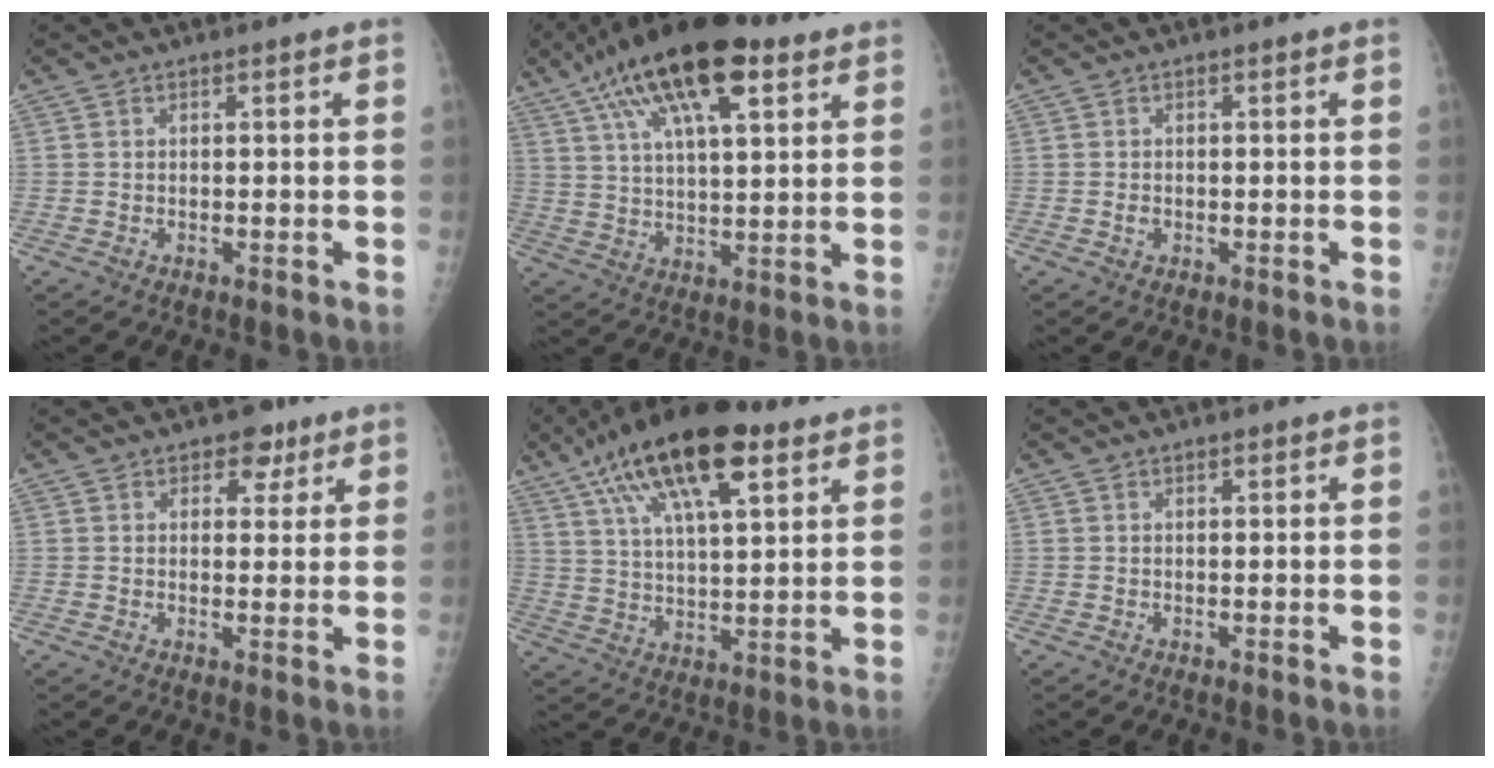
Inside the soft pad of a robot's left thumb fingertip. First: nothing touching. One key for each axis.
{"total": 19.2, "fx": 10.1, "fy": 7.0, "fz": 14.7, "tx": -0.245, "ty": -0.006, "tz": 0.172}
{"total": 0.9, "fx": -0.2, "fy": 0.7, "fz": 0.5, "tx": -0.005, "ty": 0.001, "tz": -0.003}
{"total": 4.8, "fx": 2.7, "fy": 3.2, "fz": 2.2, "tx": 0.002, "ty": -0.009, "tz": 0.033}
{"total": 20.2, "fx": 10.8, "fy": 7.4, "fz": 15.4, "tx": -0.256, "ty": -0.011, "tz": 0.186}
{"total": 0.7, "fx": 0.4, "fy": 0.4, "fz": 0.4, "tx": -0.005, "ty": -0.001, "tz": 0.006}